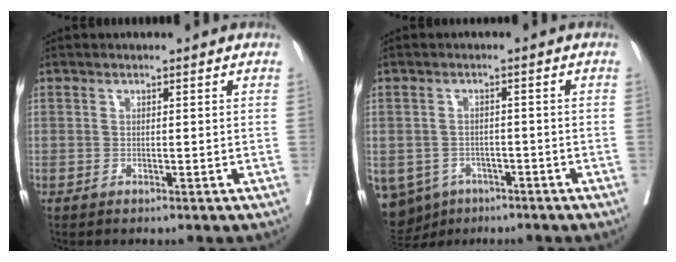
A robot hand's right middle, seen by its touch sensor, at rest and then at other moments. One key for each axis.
{"total": 10.1, "fx": -5.6, "fy": 8.0, "fz": 2.6, "tx": -0.078, "ty": 0.001, "tz": -0.071}